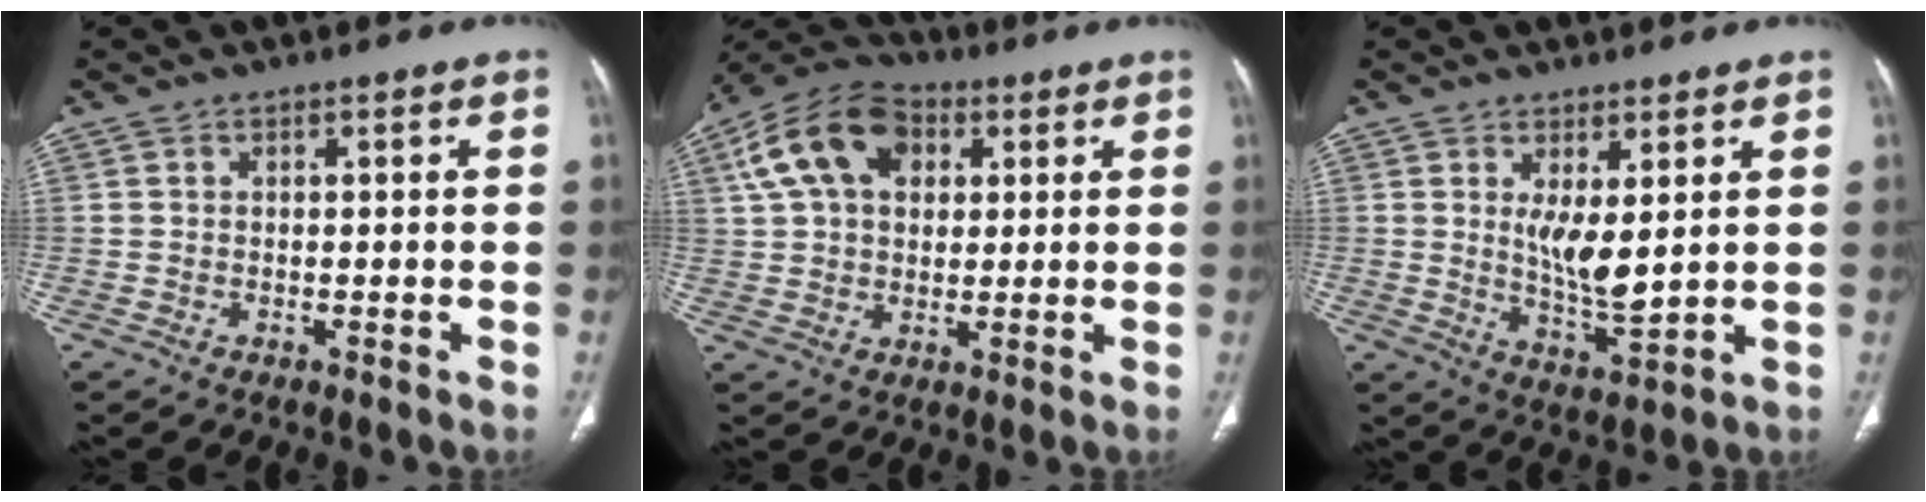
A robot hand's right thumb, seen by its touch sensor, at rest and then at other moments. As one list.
[{"total": 14.5, "force": [4.9, 9.7, 9.7], "torque": [-0.166, 0.014, 0.080]}, {"total": 7.3, "force": [1.8, 2.4, 6.6], "torque": [-0.116, -0.031, 0.045]}]